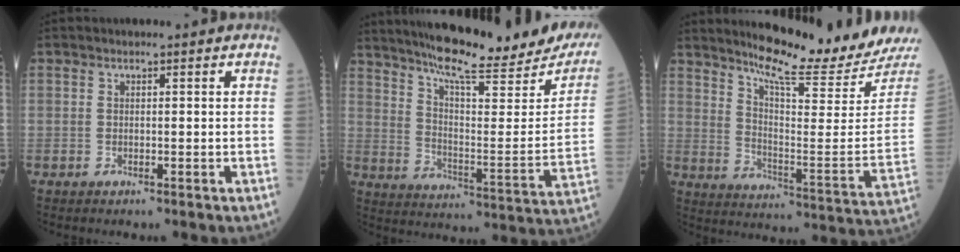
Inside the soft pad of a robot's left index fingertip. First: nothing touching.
{"total": 25.7, "force": [22.1, 3.0, 12.8], "torque": [-0.211, -0.057, 0.297]}
{"total": 17.1, "force": [16.0, -1.3, 5.9], "torque": [-0.108, -0.096, 0.226]}